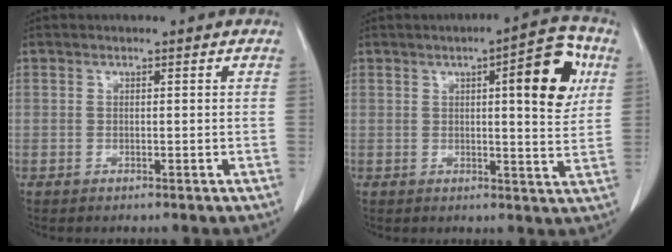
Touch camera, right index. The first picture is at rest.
{"total": 10.3, "force": [3.3, 1.9, 9.5], "torque": [-0.120, 0.008, 0.036]}